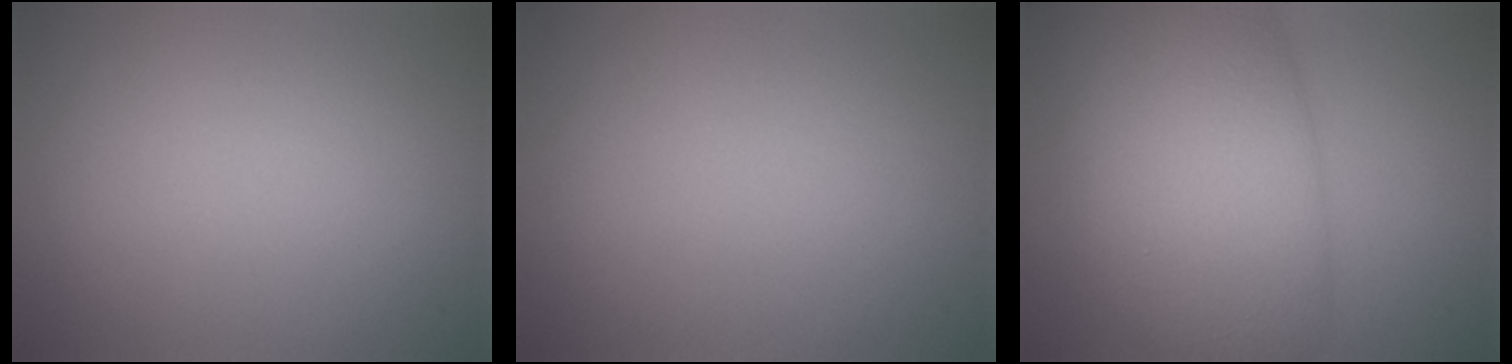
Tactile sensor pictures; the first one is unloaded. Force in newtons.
{"total": 0.0}
{"total": 10.8, "press": 10.8, "slide": 0.4}